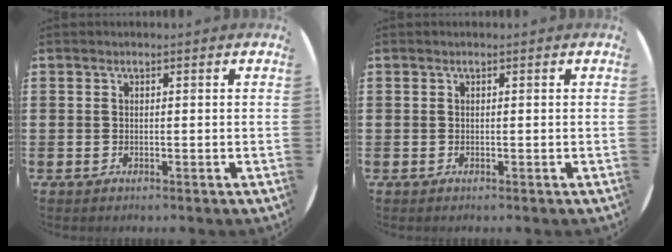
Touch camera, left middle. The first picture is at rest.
{"total": 0.0}